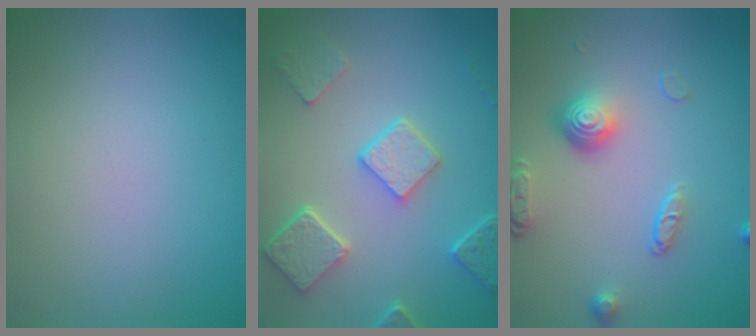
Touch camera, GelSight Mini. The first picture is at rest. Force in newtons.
{"total": 4.9, "press": 3.9, "slide": 2.8}
{"total": 4.2, "press": 3.1, "slide": 2.9}